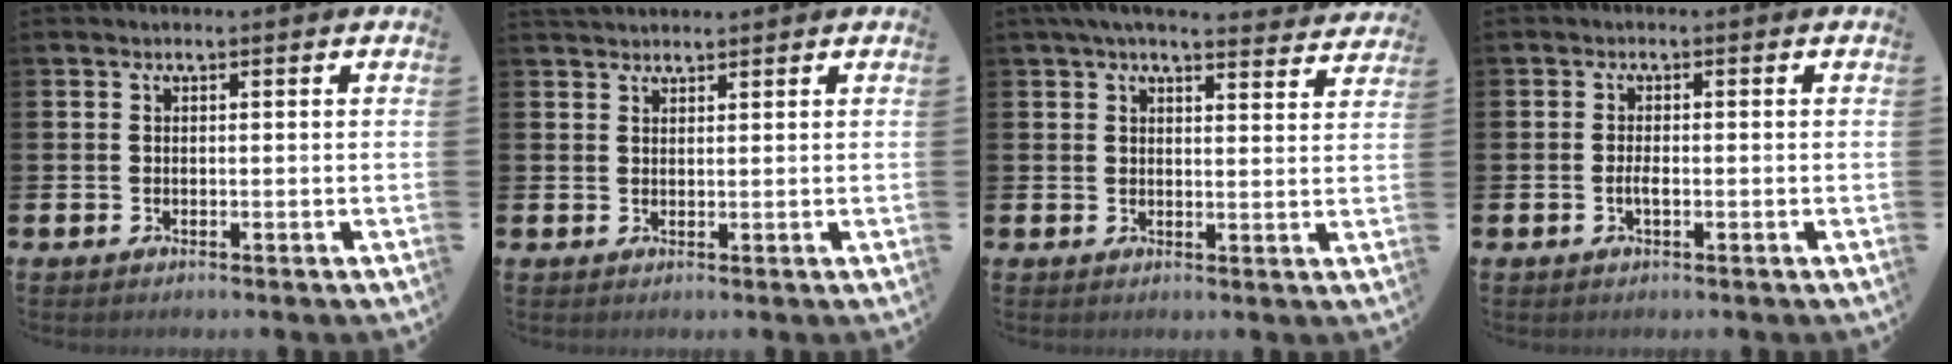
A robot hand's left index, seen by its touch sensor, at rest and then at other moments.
{"total": 1.9, "force": [1.8, 0.5, 0.0], "torque": [0.005, -0.004, 0.033]}
{"total": 4.7, "force": [4.3, 0.5, 1.7], "torque": [-0.032, -0.019, 0.076]}
{"total": 1.5, "force": [-0.4, 0.5, 1.4], "torque": [-0.025, 0.000, -0.007]}